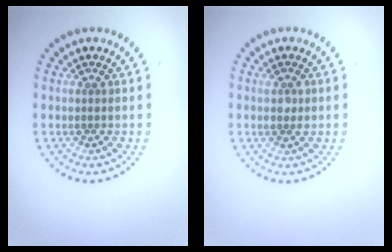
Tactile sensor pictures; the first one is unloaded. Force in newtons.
{"total": 1.4, "press": 1.3, "slide": 0.4}